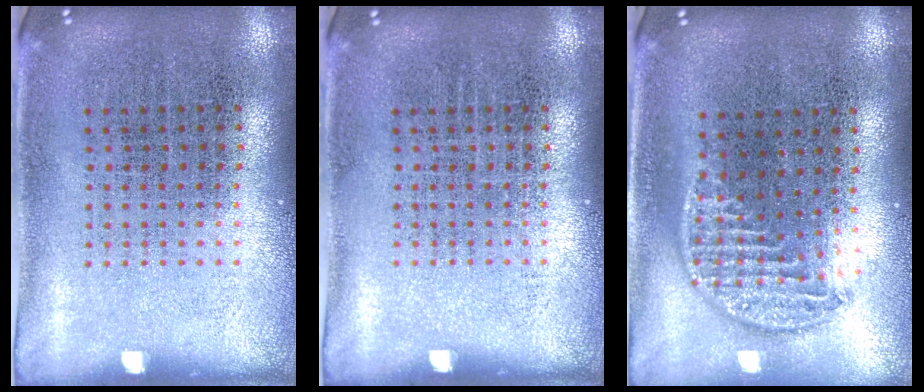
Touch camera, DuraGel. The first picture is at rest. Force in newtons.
{"total": 0.0}
{"total": 1.2, "press": 1.1, "slide": 0.5}